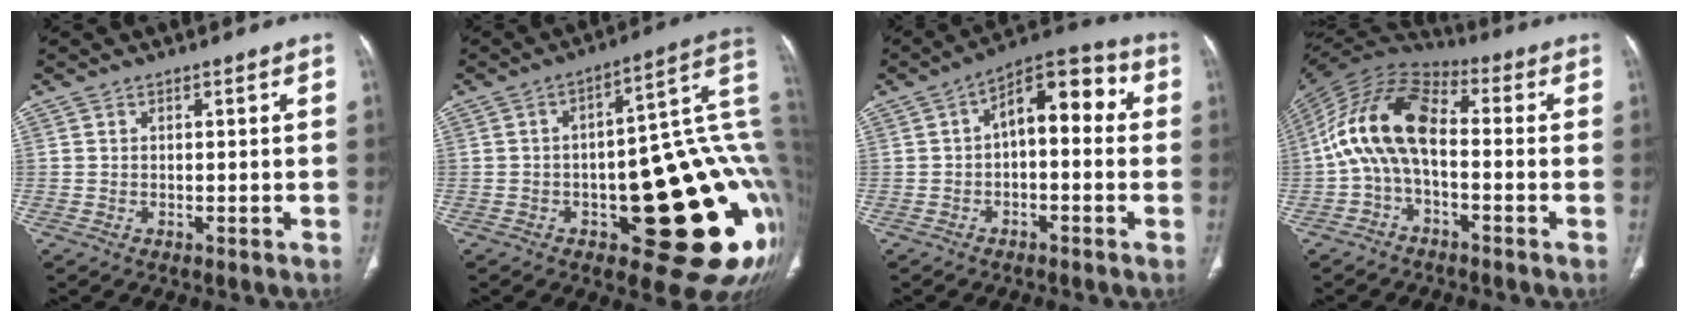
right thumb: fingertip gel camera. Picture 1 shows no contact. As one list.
[{"total": 26.4, "force": [-3.9, 9.4, 24.4], "torque": [-0.243, 0.016, -0.038]}, {"total": 10.8, "force": [0.9, 5.6, 9.2], "torque": [-0.102, 0.042, 0.000]}, {"total": 14.0, "force": [-1.3, 7.5, 11.7], "torque": [-0.216, 0.045, -0.038]}]